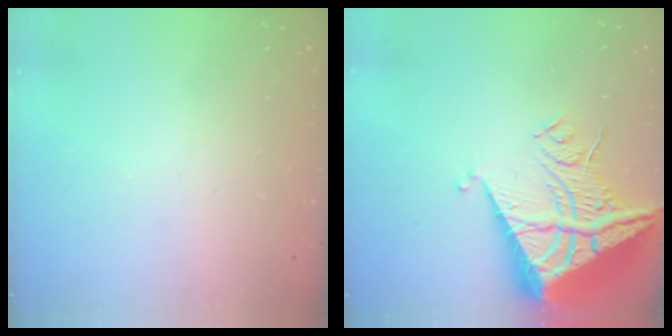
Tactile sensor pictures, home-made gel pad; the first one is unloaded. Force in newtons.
{"total": 13.3, "press": 13.2, "slide": 1.4}